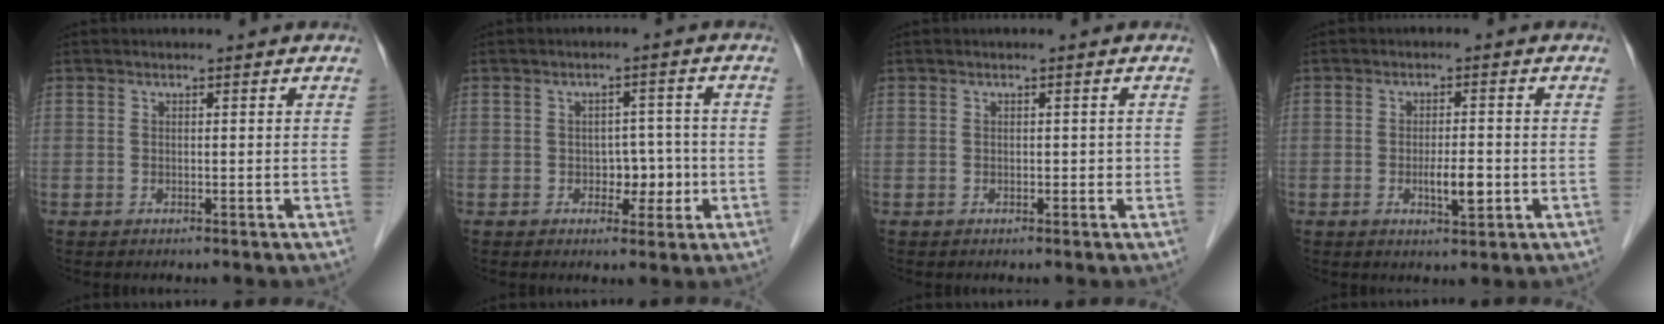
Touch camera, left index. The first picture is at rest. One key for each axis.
{"total": 3.9, "fx": -1.0, "fy": 2.7, "fz": 2.6, "tx": -0.030, "ty": 0.012, "tz": -0.009}
{"total": 0.7, "fx": 0.0, "fy": 0.6, "fz": 0.4, "tx": -0.001, "ty": 0.003, "tz": -0.002}
{"total": 3.8, "fx": -1.0, "fy": 0.9, "fz": 3.6, "tx": -0.063, "ty": -0.002, "tz": -0.012}